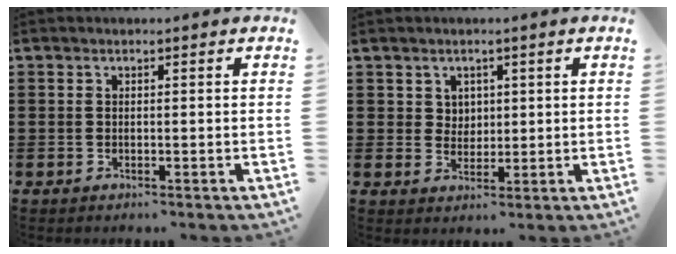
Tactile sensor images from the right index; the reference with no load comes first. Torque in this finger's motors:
{"motor_torque": [-0.71, 0.86, -0.02, -0.01]}